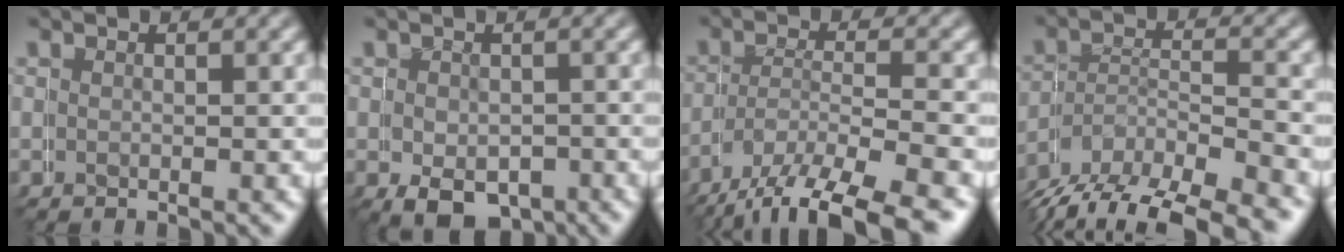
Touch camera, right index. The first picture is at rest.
{"total": 3.9, "force": [-1.7, 3.2, 1.2], "torque": [-0.015, -0.024, -0.017]}
{"total": 5.8, "force": [-4.1, 2.6, 3.2], "torque": [-0.072, -0.021, -0.049]}
{"total": 8.0, "force": [-6.3, 4.1, 2.7], "torque": [-0.047, -0.016, -0.095]}